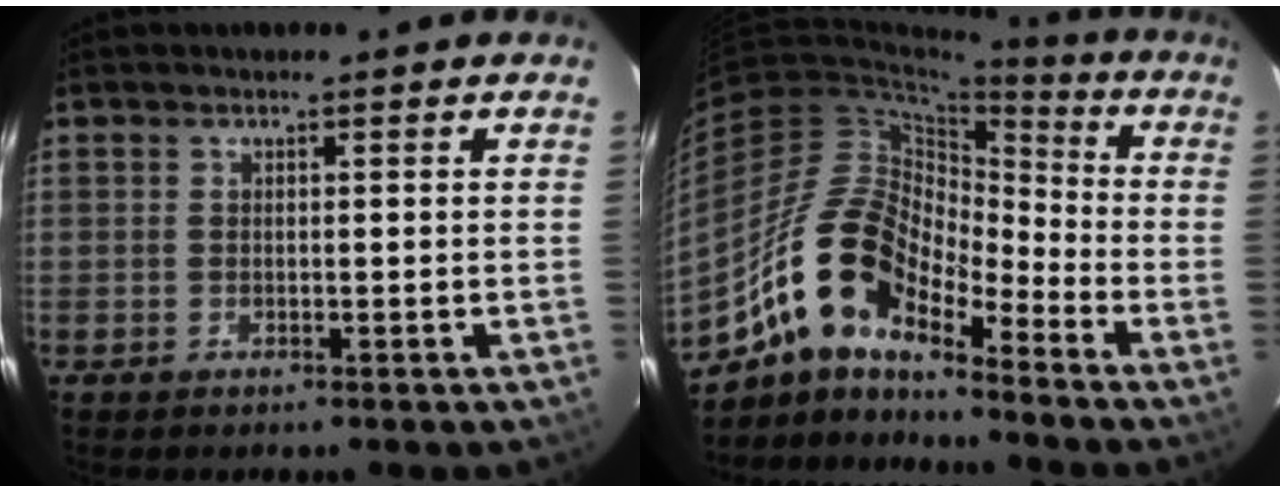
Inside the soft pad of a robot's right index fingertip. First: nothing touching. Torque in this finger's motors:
{"motor_torque": [1.12, -1.02, 1.06, 0.19]}